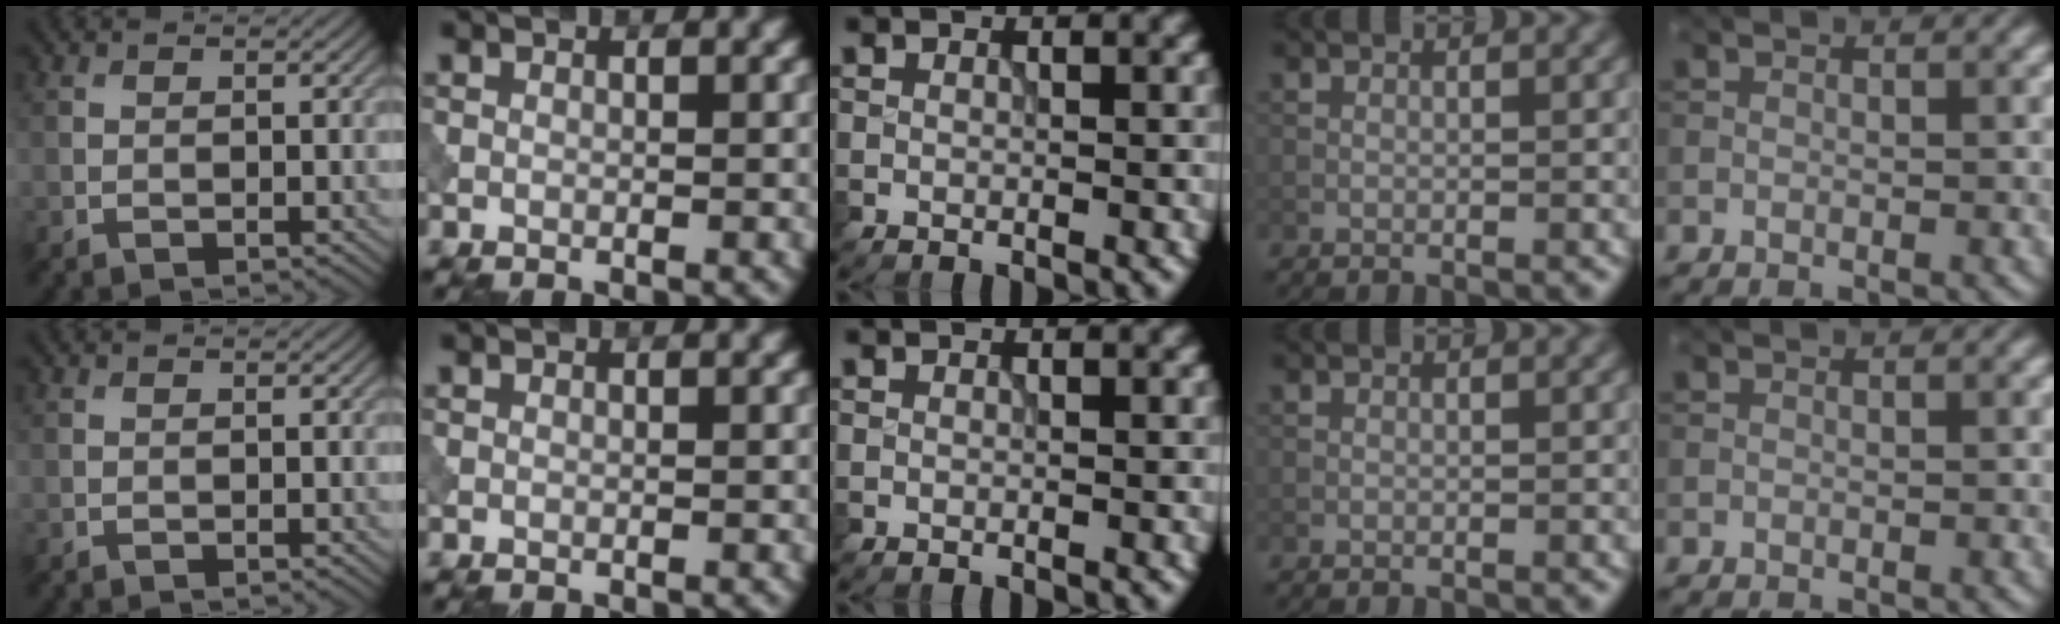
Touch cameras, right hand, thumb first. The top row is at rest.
{}